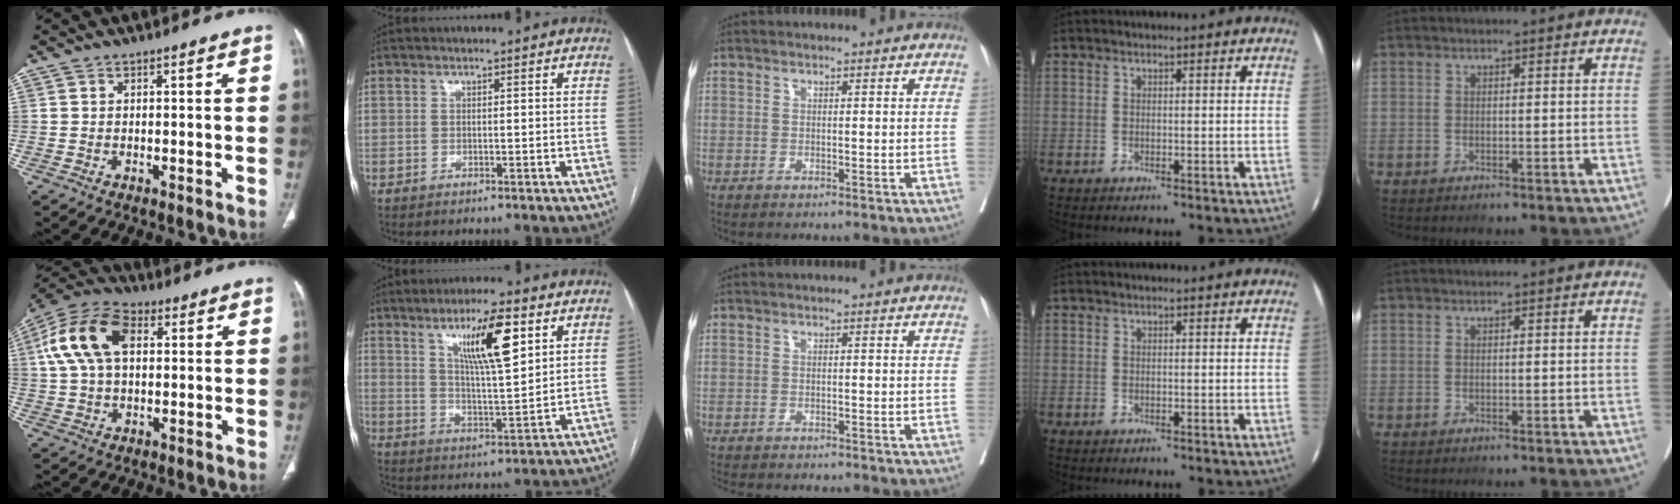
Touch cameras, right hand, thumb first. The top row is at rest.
{"thumb": {"total": 14.2, "force": [3.4, 8.7, 10.8], "torque": [-0.213, 0.025, 0.056]}, "index": {"total": 11.2, "force": [5.5, 1.5, 9.7], "torque": [-0.168, 0.000, 0.094]}, "middle": {"total": 7.9, "force": [-7.2, 1.5, 3.0], "torque": [-0.044, -0.007, -0.096]}}